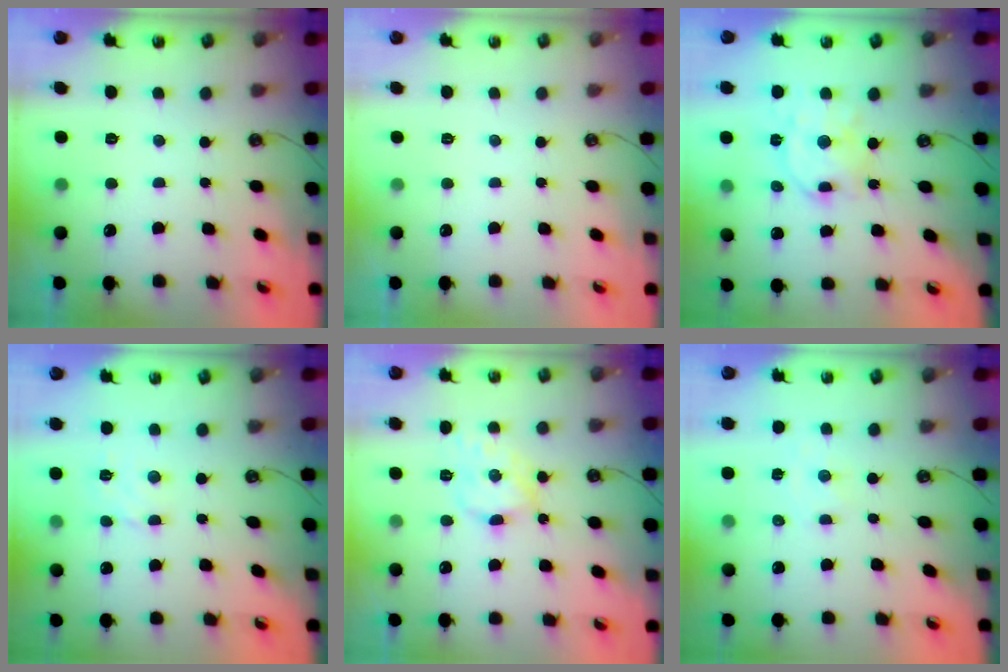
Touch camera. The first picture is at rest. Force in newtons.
{"total": 0.0}
{"total": 12.4, "press": 12.4, "slide": 1.0}
{"total": 2.4, "press": 2.4, "slide": 0.3}
{"total": 8.7, "press": 8.7, "slide": 0.2}
{"total": 2.5, "press": 2.5, "slide": 0.4}